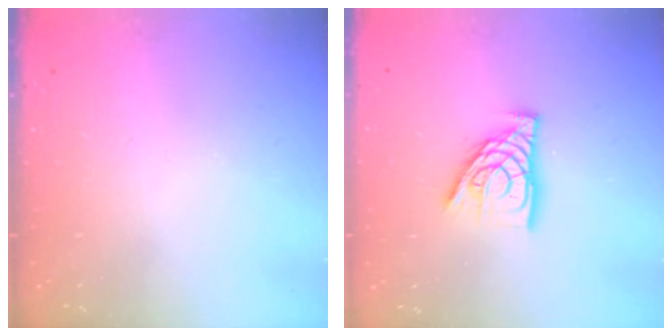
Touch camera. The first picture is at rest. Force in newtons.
{"total": 12.1, "press": 12.0, "slide": 1.4}